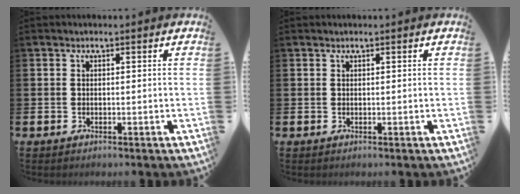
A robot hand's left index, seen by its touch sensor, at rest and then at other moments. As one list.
[{"total": 0.0}]